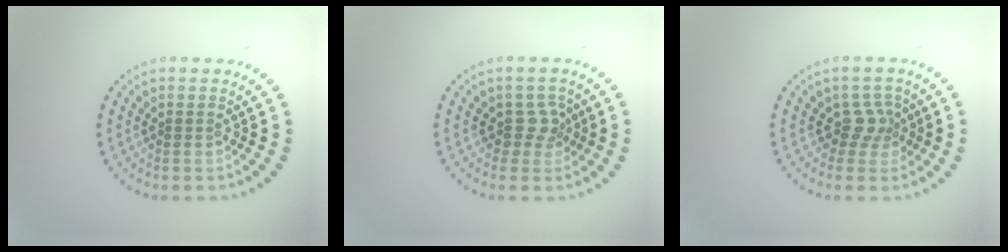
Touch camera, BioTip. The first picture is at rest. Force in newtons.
{"total": 1.8, "press": 1.4, "slide": 1.2}
{"total": 2.0, "press": 1.4, "slide": 1.4}